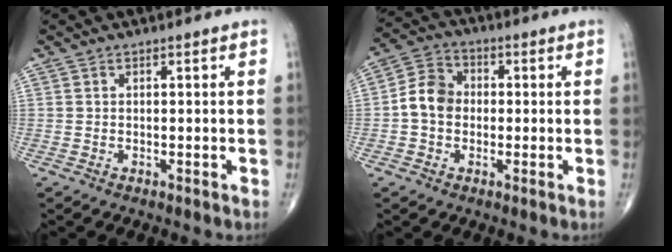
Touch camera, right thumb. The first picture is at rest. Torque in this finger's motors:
{"motor_torque": [0.67, 1.57, 0.70, -0.07, 0.04]}